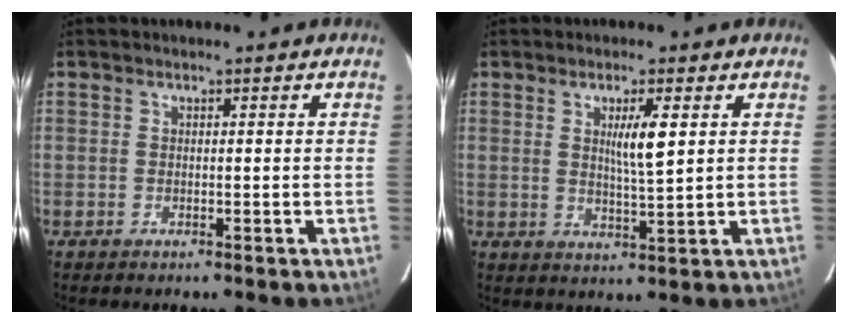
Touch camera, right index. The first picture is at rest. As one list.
[{"total": 4.9, "force": [1.5, 0.2, 4.7], "torque": [-0.082, -0.008, 0.027]}]